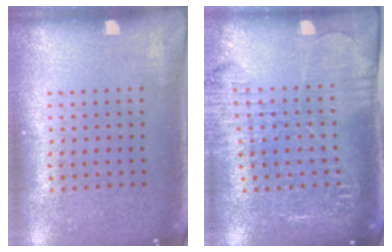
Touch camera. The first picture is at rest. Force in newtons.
{"total": 1.9, "press": 1.9, "slide": 0.1}